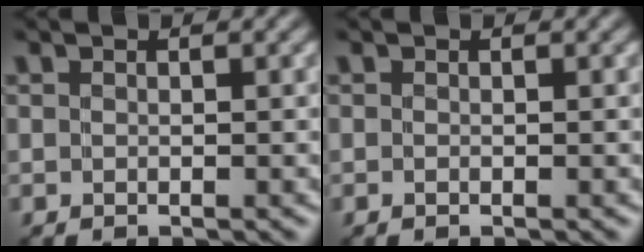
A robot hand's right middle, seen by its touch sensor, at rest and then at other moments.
{"total": 0.0}